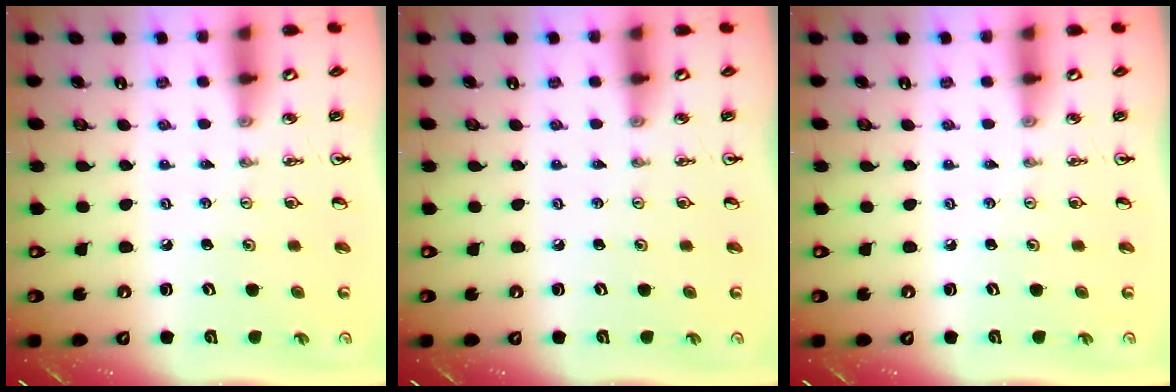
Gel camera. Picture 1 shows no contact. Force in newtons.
{"total": 0.0}
{"total": 0.0}